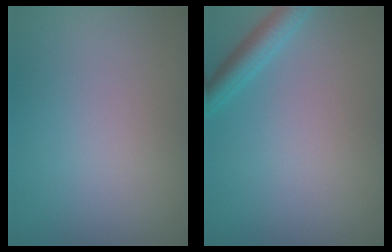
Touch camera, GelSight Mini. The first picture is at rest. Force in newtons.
{"total": 2.4, "press": 2.4, "slide": 0.2}